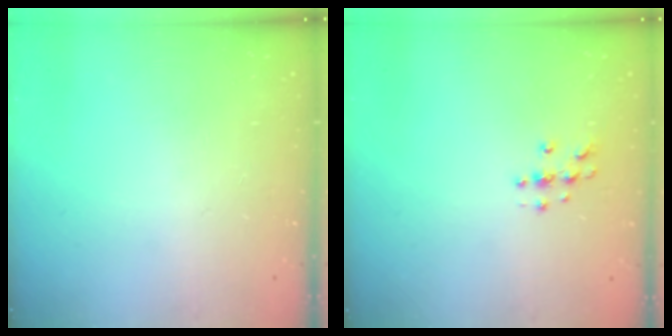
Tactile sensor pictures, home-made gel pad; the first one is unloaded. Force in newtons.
{"total": 3.9, "press": 3.9, "slide": 0.4}